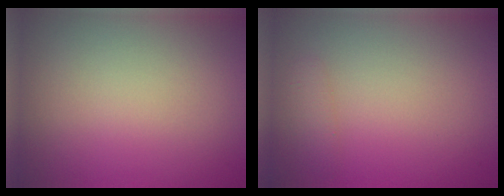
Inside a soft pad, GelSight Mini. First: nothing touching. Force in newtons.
{"total": 0.8, "press": 0.8, "slide": 0.0}